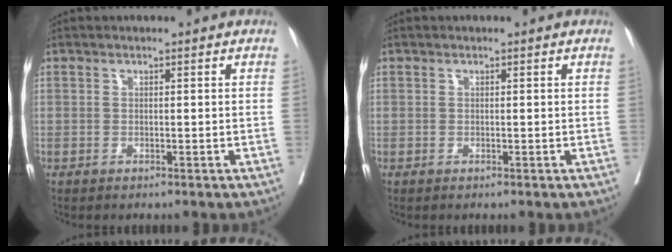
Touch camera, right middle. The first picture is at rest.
{"total": 0.0}